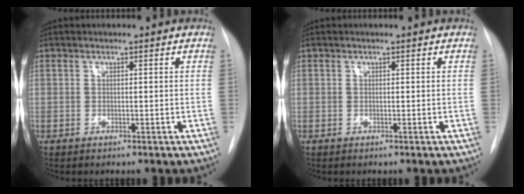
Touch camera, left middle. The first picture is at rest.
{"total": 0.0}